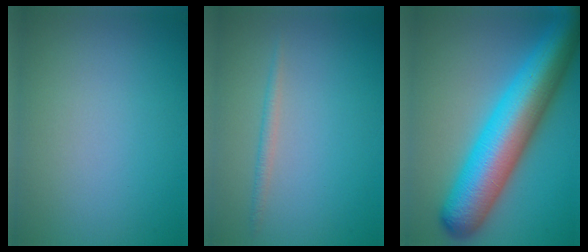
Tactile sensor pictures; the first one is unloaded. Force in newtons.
{"total": 1.2, "press": 1.2, "slide": 0.0}
{"total": 12.3, "press": 12.3, "slide": 0.3}